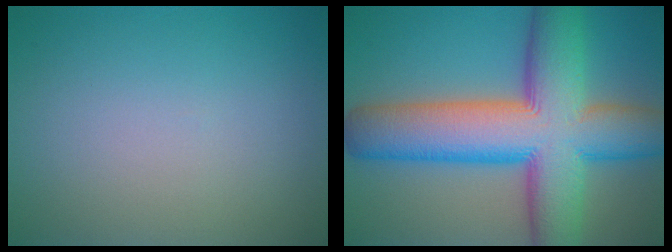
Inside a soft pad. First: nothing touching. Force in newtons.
{"total": 14.3, "press": 14.3, "slide": 0.6}